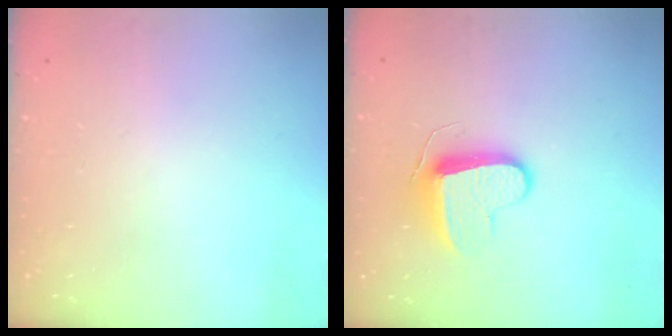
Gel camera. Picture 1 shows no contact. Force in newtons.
{"total": 9.5, "press": 9.5, "slide": 0.1}